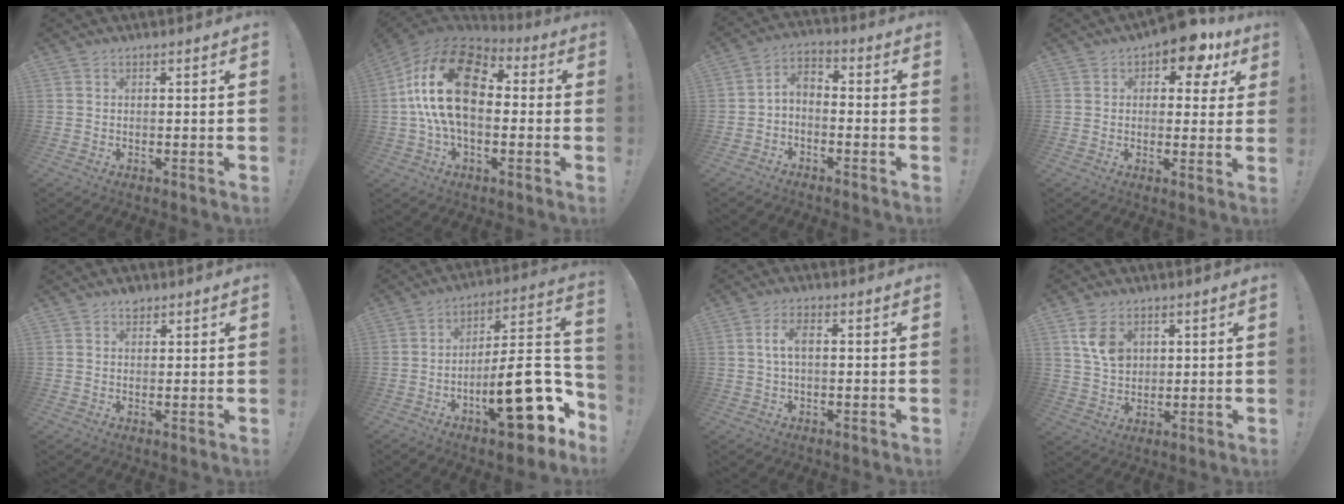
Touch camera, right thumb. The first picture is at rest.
{"total": 22.1, "force": [2.5, 12.6, 17.9], "torque": [-0.336, 0.008, 0.042]}
{"total": 4.1, "force": [-3.1, 2.0, 1.9], "torque": [-0.045, 0.006, -0.058]}
{"total": 9.2, "force": [5.7, 4.9, 5.3], "torque": [-0.063, -0.038, 0.099]}
{"total": 2.4, "force": [1.8, 1.6, 0.5], "torque": [0.006, -0.011, 0.030]}
{"total": 22.7, "force": [-8.7, 7.2, 19.7], "torque": [-0.273, 0.044, -0.132]}
{"total": 4.8, "force": [0.6, 1.9, 4.4], "torque": [-0.081, 0.004, 0.008]}
{"total": 8.5, "force": [3.4, 6.1, 4.9], "torque": [-0.068, -0.006, 0.067]}